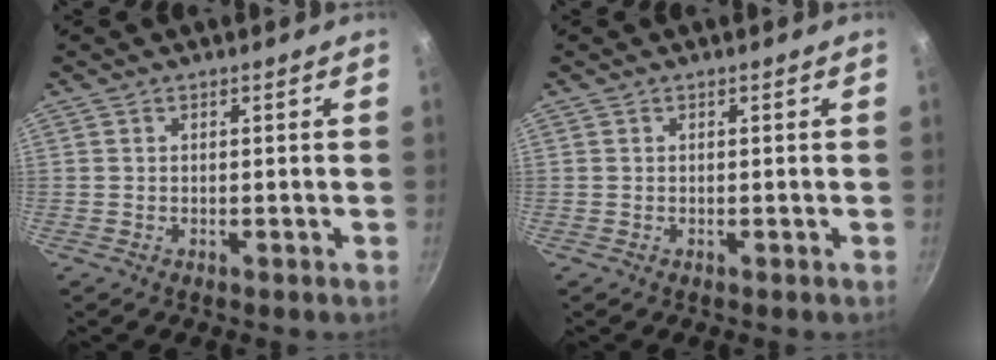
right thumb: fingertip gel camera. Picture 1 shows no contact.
{"total": 0.0}